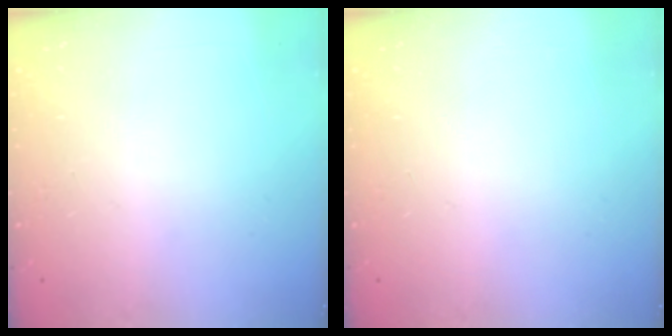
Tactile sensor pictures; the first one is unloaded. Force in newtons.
{"total": 0.0}